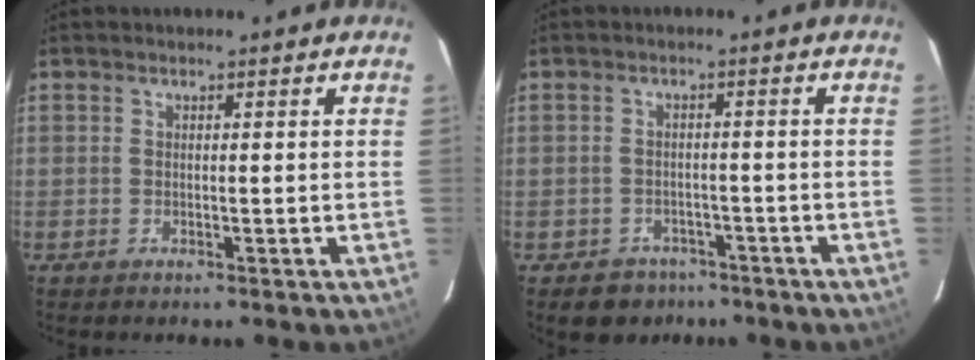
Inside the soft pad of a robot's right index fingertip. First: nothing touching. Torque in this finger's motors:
{"motor_torque": [0.32, -0.37, -0.04, -0.06]}